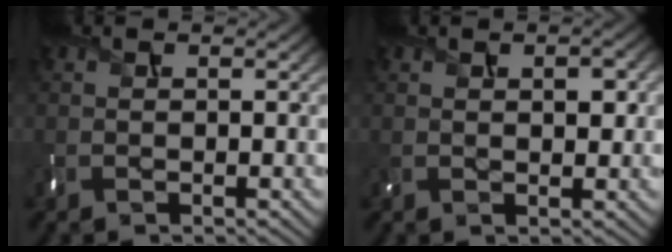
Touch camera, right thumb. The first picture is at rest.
{"total": 3.0, "force": [0.9, 1.7, 2.3], "torque": [-0.042, 0.000, 0.018]}